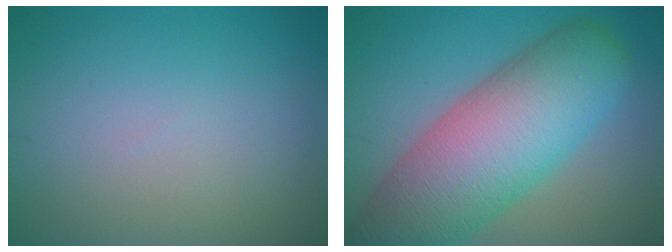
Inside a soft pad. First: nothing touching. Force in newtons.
{"total": 12.4, "press": 12.4, "slide": 0.7}